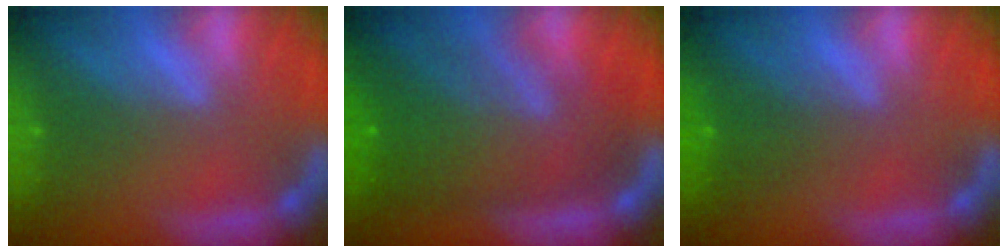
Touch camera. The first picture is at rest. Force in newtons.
{"total": 10.0}
{"total": 2.5}